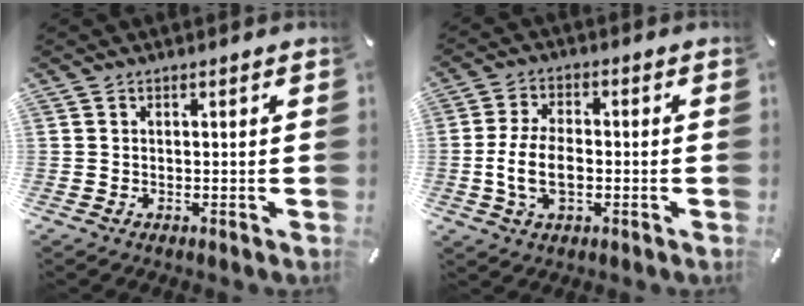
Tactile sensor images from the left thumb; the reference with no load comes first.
{"total": 9.2, "force": [-1.7, 5.3, 7.2], "torque": [-0.153, 0.006, -0.032]}